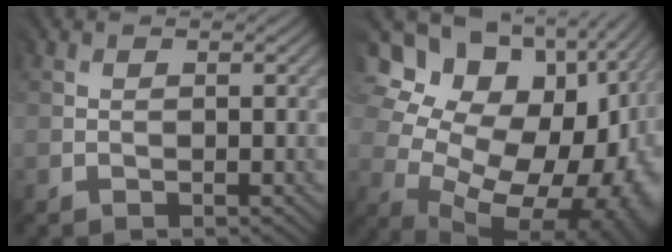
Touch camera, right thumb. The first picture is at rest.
{"total": 19.5, "force": [0.2, 14.3, 13.3], "torque": [-0.185, 0.009, 0.009]}